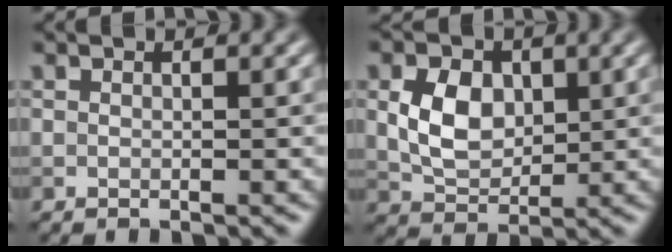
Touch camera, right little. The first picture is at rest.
{"total": 4.7, "force": [0.8, 3.4, 3.2], "torque": [-0.067, -0.002, 0.013]}